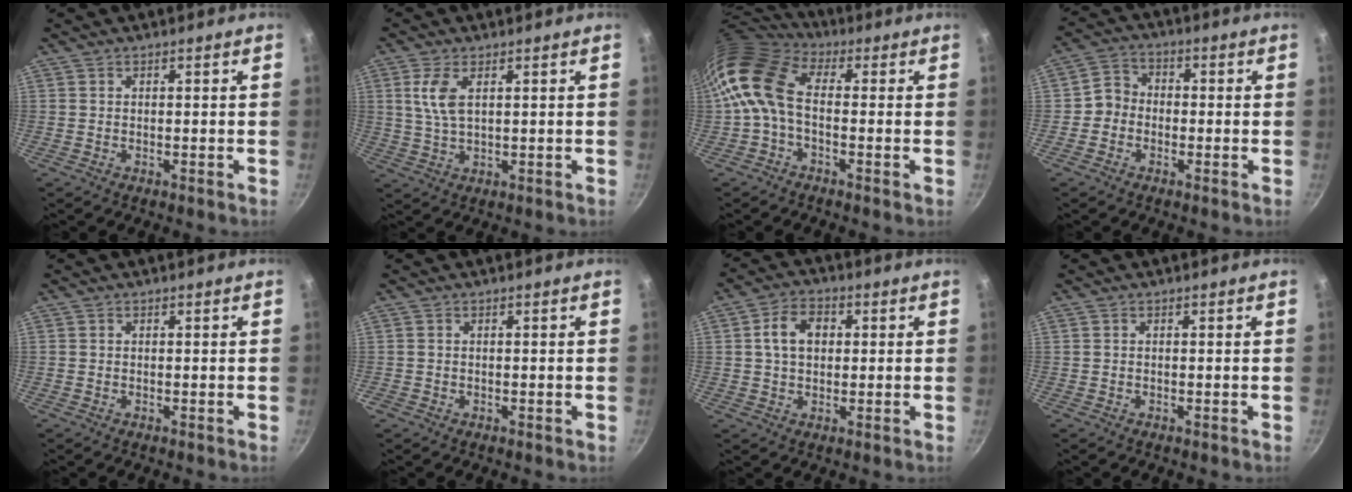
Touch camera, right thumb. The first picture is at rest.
{"total": 5.7, "force": [1.8, 2.6, 4.7], "torque": [-0.097, -0.005, 0.038]}
{"total": 11.2, "force": [-1.1, 7.1, 8.6], "torque": [-0.160, 0.032, -0.040]}
{"total": 5.0, "force": [-1.2, 4.5, 1.9], "torque": [-0.006, 0.018, -0.037]}
{"total": 0.0}
{"total": 0.6, "force": [-0.3, 0.5, 0.2], "torque": [-0.002, 0.002, -0.006]}
{"total": 7.4, "force": [1.2, 5.4, 4.9], "torque": [-0.065, 0.012, 0.014]}
{"total": 0.0}